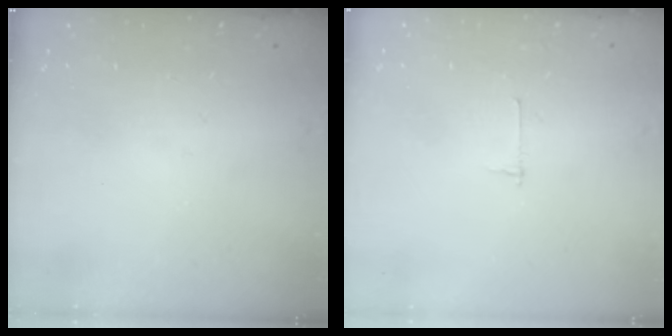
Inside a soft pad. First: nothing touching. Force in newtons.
{"total": 2.7, "press": 2.7, "slide": 0.3}